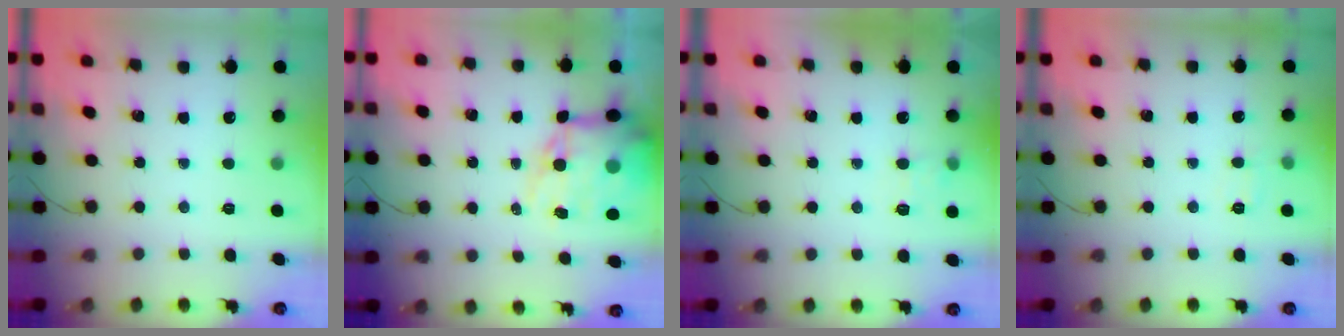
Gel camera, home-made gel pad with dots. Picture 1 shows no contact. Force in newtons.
{"total": 18.3, "press": 17.9, "slide": 3.9}
{"total": 7.3, "press": 7.0, "slide": 2.0}
{"total": 6.3, "press": 6.2, "slide": 1.1}